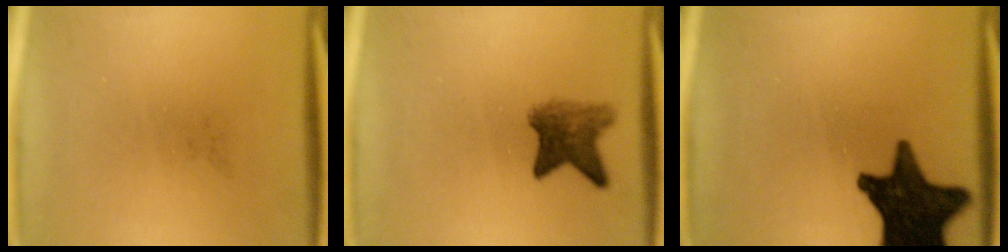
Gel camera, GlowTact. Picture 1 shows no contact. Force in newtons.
{"total": 5.1}
{"total": 17.0}